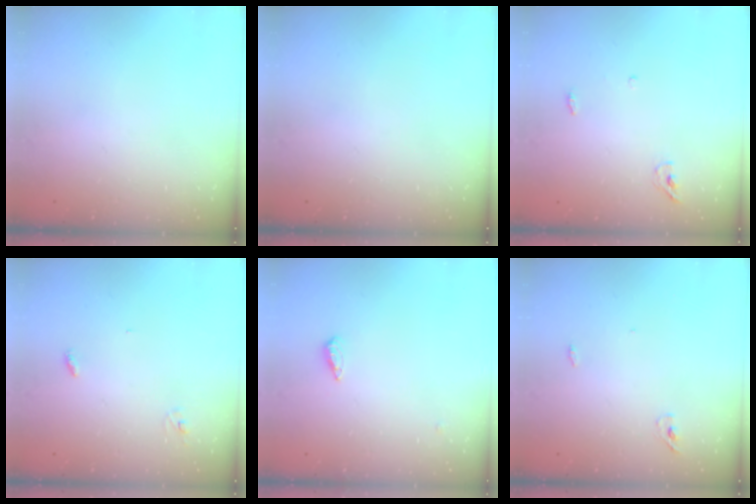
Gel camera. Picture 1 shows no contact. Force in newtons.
{"total": 0.0}
{"total": 3.8, "press": 3.6, "slide": 1.3}
{"total": 2.8, "press": 2.8, "slide": 0.3}
{"total": 3.2, "press": 3.1, "slide": 0.3}
{"total": 6.0, "press": 2.8, "slide": 5.3}